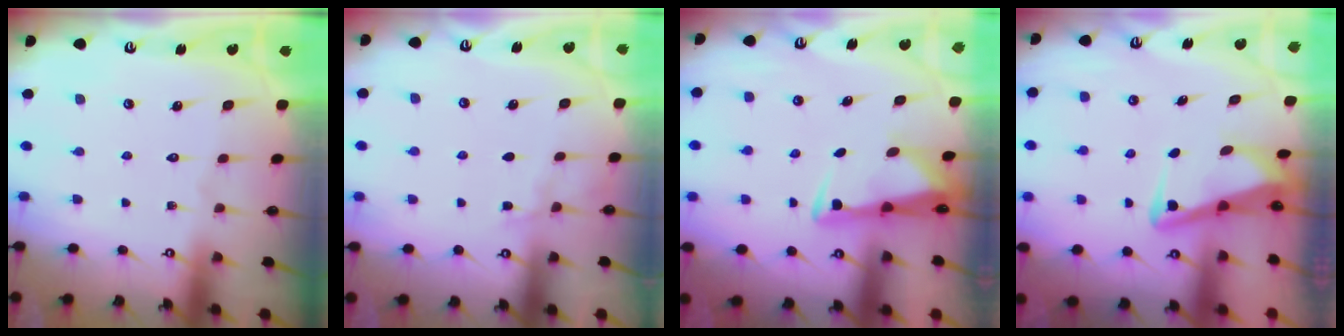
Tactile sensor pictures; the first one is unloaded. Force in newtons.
{"total": 3.8, "press": 3.7, "slide": 0.5}
{"total": 2.9, "press": 2.8, "slide": 0.9}
{"total": 3.8, "press": 3.7, "slide": 1.1}